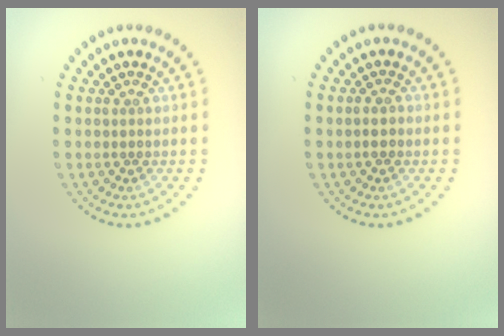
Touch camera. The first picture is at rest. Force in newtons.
{"total": 1.1, "press": 1.1, "slide": 0.3}